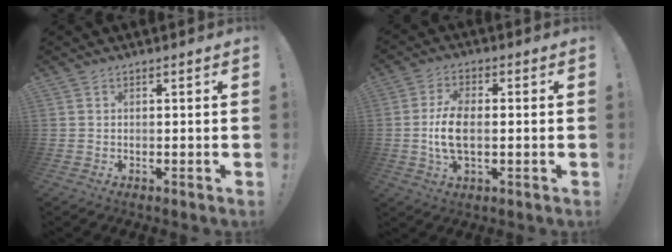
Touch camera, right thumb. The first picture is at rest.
{"total": 8.7, "force": [-0.6, 4.2, 7.6], "torque": [-0.146, -0.009, -0.014]}